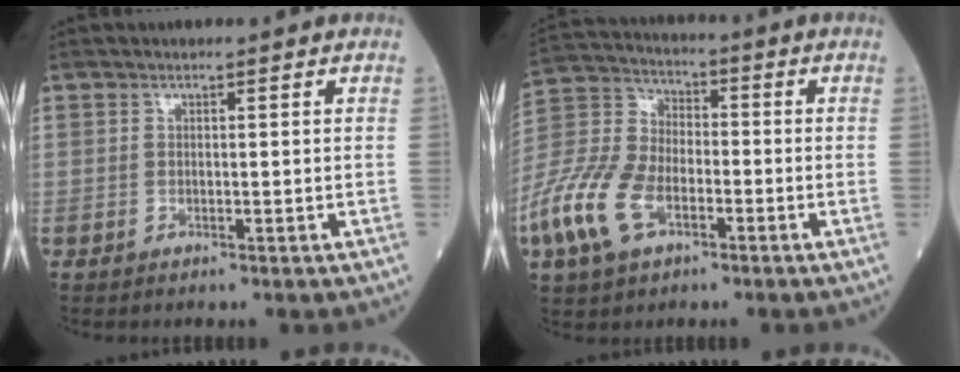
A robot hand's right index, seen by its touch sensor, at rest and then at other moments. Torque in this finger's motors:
{"motor_torque": [1.41, -0.72, 0.70, 0.20]}